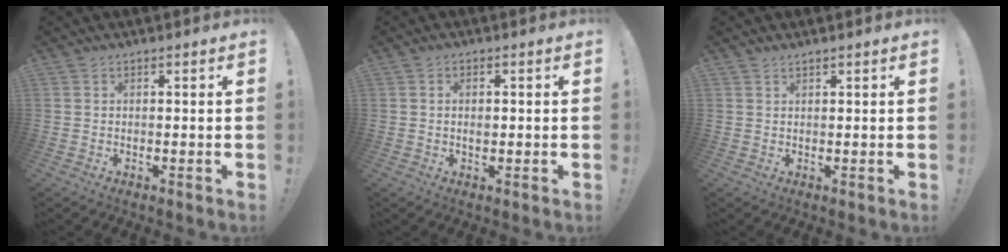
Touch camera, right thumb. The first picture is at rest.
{"total": 1.7, "force": [0.3, 1.1, 1.3], "torque": [-0.017, 0.003, 0.004]}
{"total": 1.0, "force": [0.9, 0.0, 0.5], "torque": [-0.015, 0.002, 0.017]}